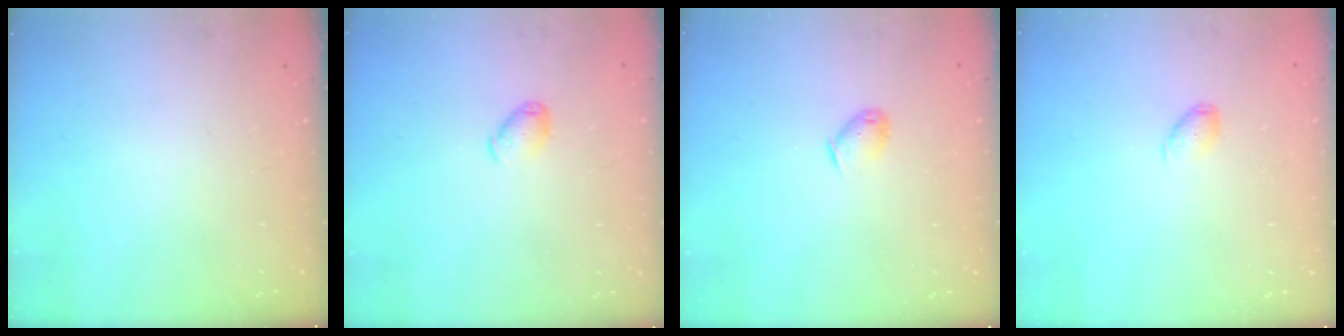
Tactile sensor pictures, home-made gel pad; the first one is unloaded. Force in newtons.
{"total": 5.9, "press": 5.8, "slide": 1.1}
{"total": 4.3, "press": 4.2, "slide": 0.8}
{"total": 6.2, "press": 6.2, "slide": 0.7}